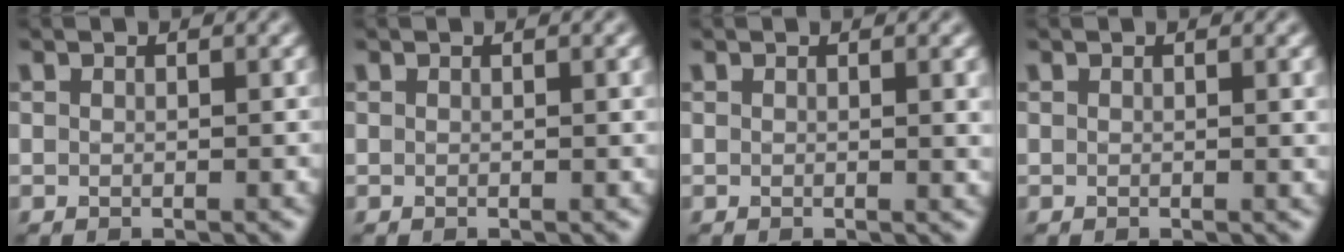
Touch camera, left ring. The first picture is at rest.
{"total": 0.9, "force": [0.2, 0.2, 0.8], "torque": [-0.008, 0.003, 0.001]}
{"total": 1.8, "force": [0.4, 0.5, 1.6], "torque": [-0.013, 0.001, 0.002]}
{"total": 1.0, "force": [0.2, 0.2, 0.9], "torque": [-0.008, 0.001, 0.001]}